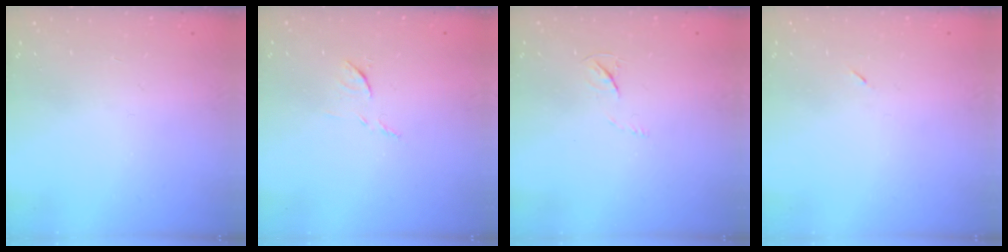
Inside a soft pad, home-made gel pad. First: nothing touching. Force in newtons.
{"total": 6.7, "press": 6.7, "slide": 0.3}
{"total": 3.6, "press": 3.6, "slide": 0.5}
{"total": 2.6, "press": 2.3, "slide": 1.2}